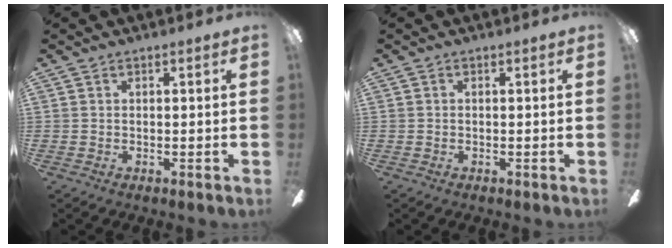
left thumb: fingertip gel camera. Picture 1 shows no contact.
{"total": 0.0}